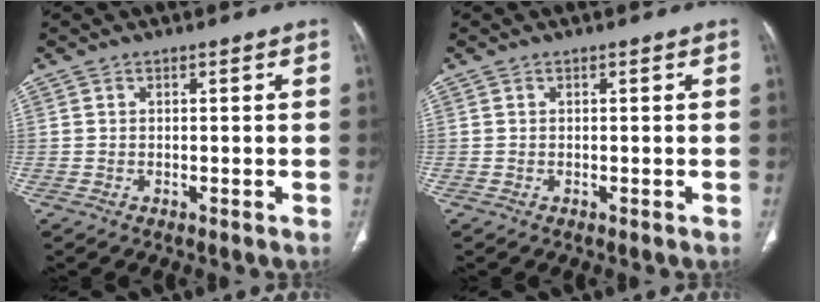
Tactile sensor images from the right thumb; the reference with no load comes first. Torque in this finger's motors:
{"motor_torque": [-0.08, -0.22, 0.32, -0.13, -0.04]}